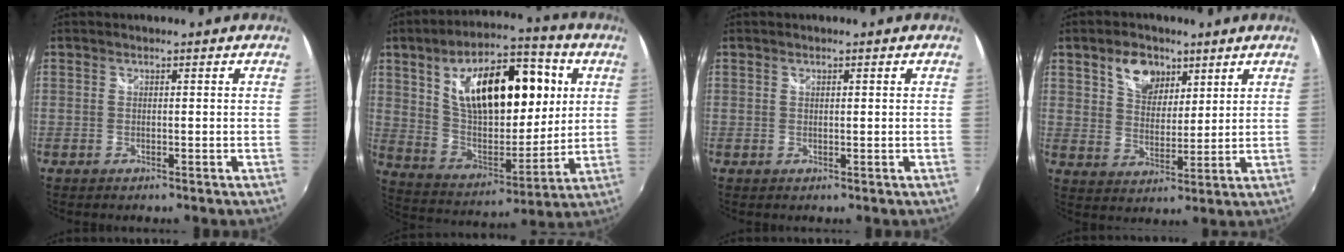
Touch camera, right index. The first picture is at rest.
{"total": 23.5, "force": [7.2, 11.8, 19.0], "torque": [-0.326, 0.019, 0.128]}
{"total": 0.6, "force": [0.3, 0.2, 0.4], "torque": [-0.008, 0.002, 0.005]}
{"total": 8.2, "force": [4.7, 5.3, 4.1], "torque": [-0.064, 0.013, 0.084]}